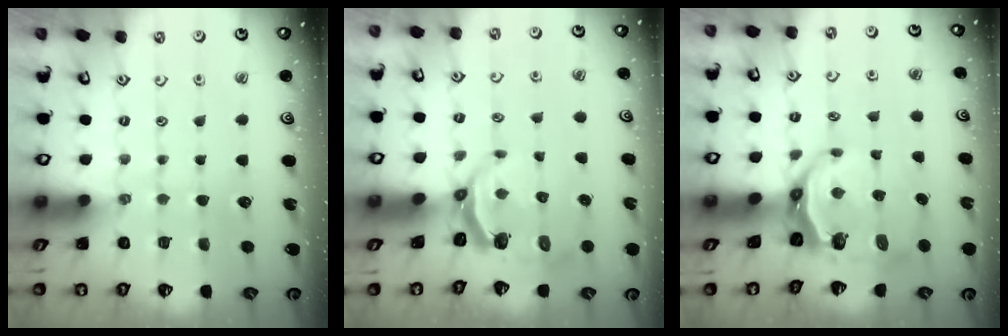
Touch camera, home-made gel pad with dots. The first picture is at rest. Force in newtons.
{"total": 4.4, "press": 3.1, "slide": 3.2}
{"total": 8.6, "press": 7.5, "slide": 4.2}